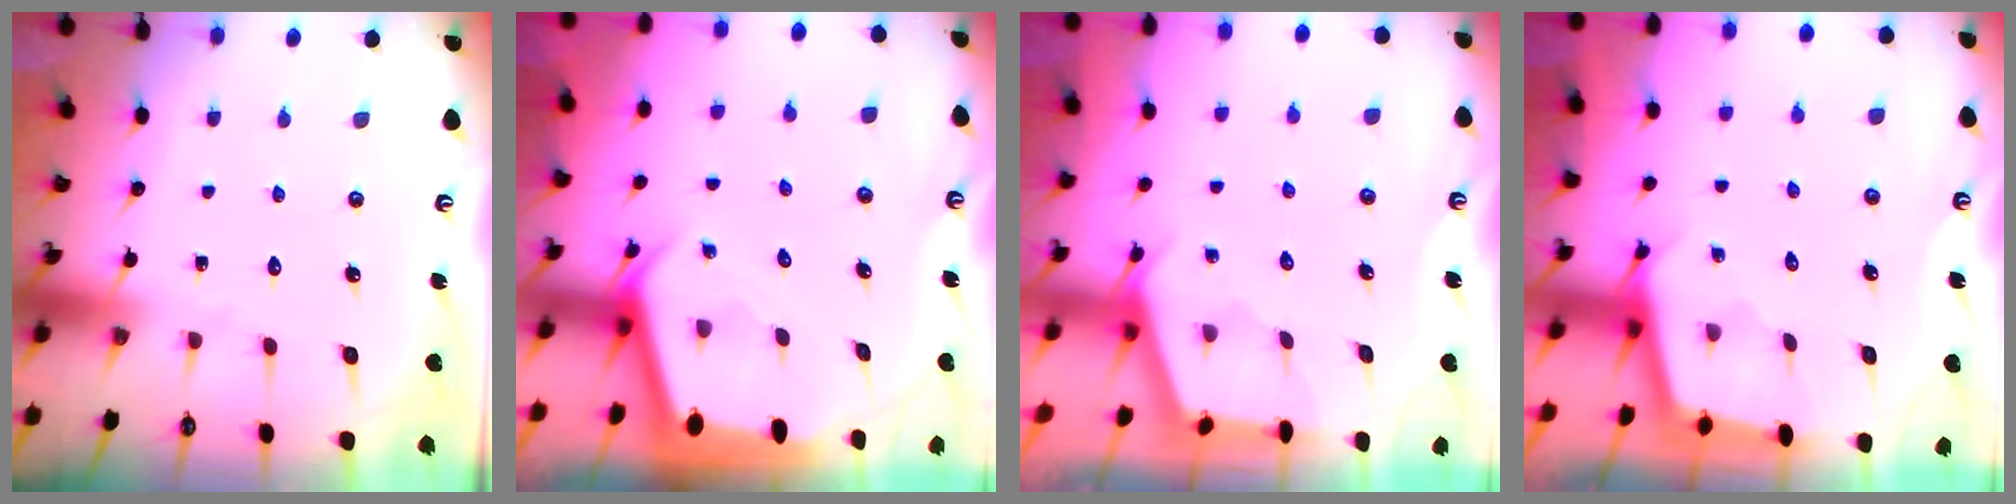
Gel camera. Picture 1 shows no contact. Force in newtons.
{"total": 2.6, "press": 2.6, "slide": 0.2}
{"total": 2.8, "press": 2.8, "slide": 0.3}
{"total": 2.3, "press": 2.3, "slide": 0.2}